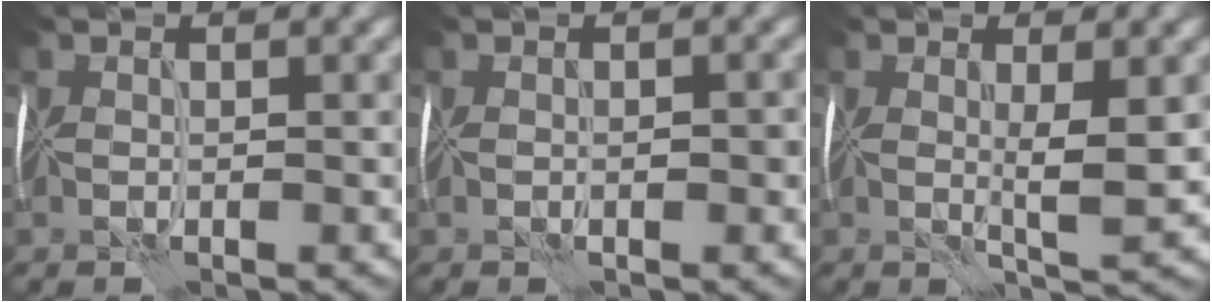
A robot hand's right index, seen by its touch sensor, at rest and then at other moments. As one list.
[{"total": 1.0, "force": [-0.3, 0.7, 0.6], "torque": [-0.006, -0.003, 0.001]}, {"total": 2.4, "force": [0.3, 0.3, 2.3], "torque": [-0.039, -0.002, 0.006]}]